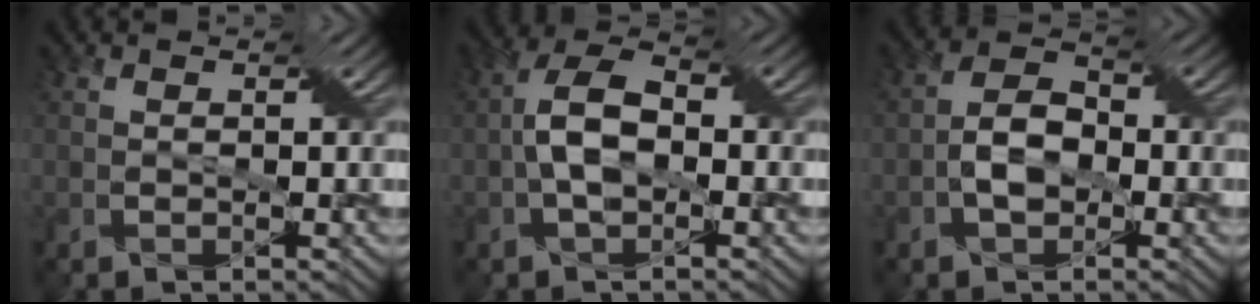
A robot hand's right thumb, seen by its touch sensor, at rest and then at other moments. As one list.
[{"total": 6.1, "force": [-0.8, 3.3, 5.0], "torque": [-0.101, 0.016, -0.021]}, {"total": 4.3, "force": [-1.4, 2.8, 2.9], "torque": [-0.050, 0.009, -0.032]}]